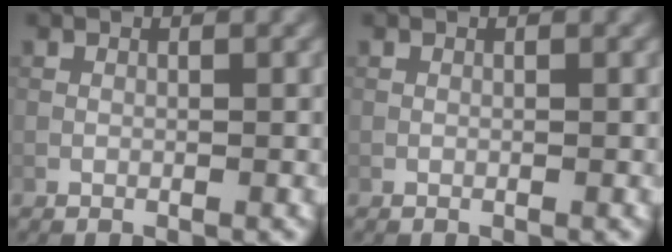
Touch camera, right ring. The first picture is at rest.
{"total": 0.0}